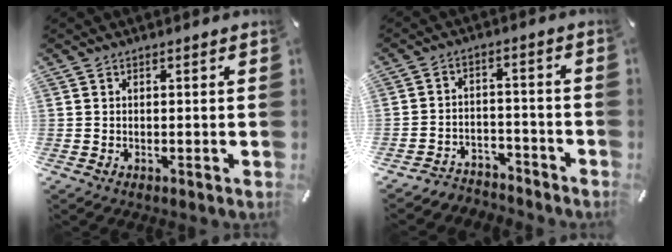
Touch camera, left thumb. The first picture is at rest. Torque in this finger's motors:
{"motor_torque": [-0.25, 0.09, -0.36, 0.30, -0.03]}